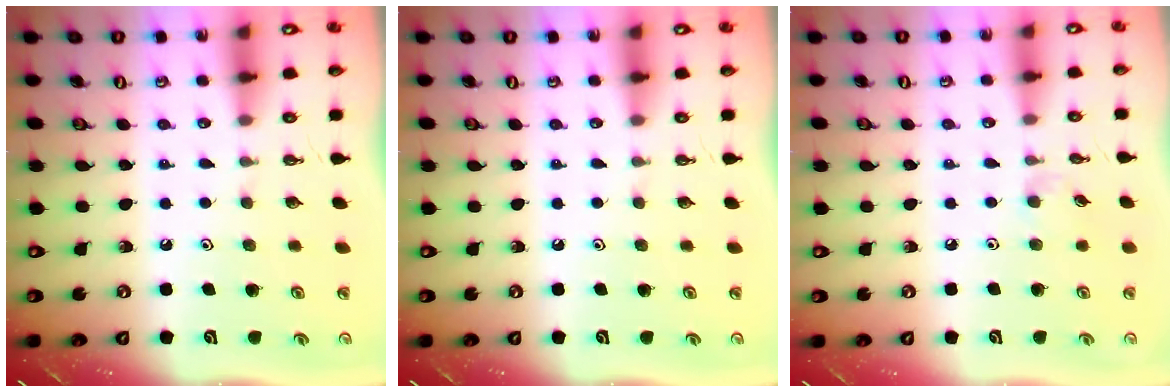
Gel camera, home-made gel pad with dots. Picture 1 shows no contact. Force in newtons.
{"total": 0.0}
{"total": 3.2, "press": 3.1, "slide": 0.6}